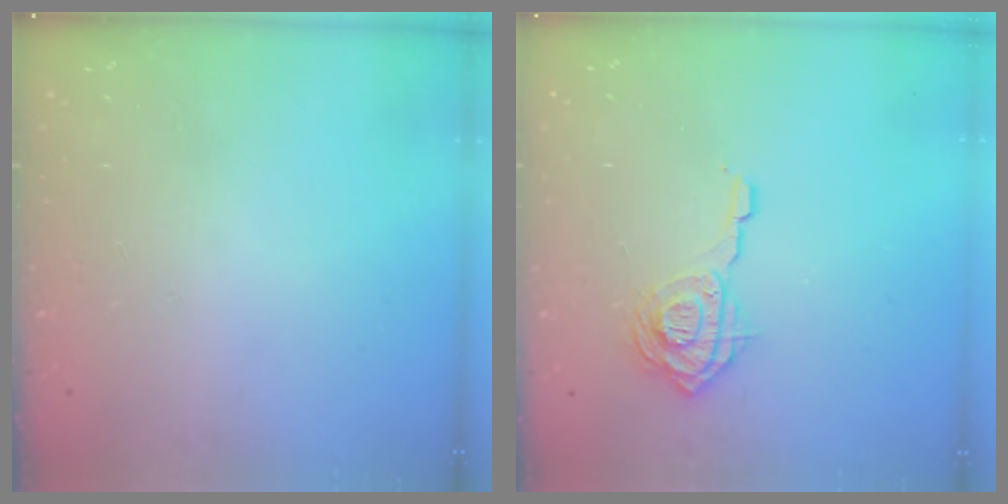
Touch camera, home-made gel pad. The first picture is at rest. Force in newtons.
{"total": 11.2, "press": 11.1, "slide": 0.9}